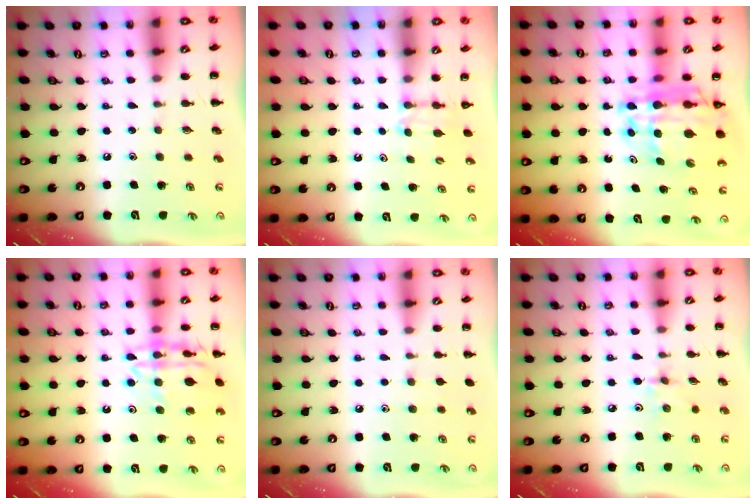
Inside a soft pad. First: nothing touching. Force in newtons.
{"total": 4.2, "press": 4.0, "slide": 1.3}
{"total": 15.2, "press": 14.6, "slide": 4.2}
{"total": 15.6, "press": 15.5, "slide": 1.5}
{"total": 3.9, "press": 3.7, "slide": 1.4}
{"total": 2.4, "press": 2.3, "slide": 0.8}